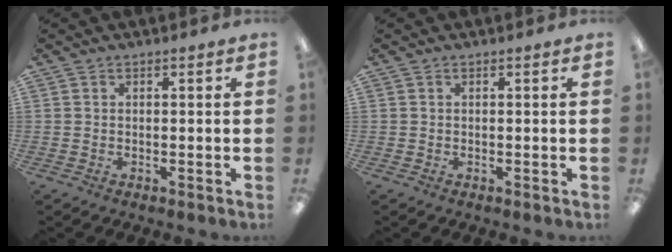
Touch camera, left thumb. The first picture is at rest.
{"total": 0.0}